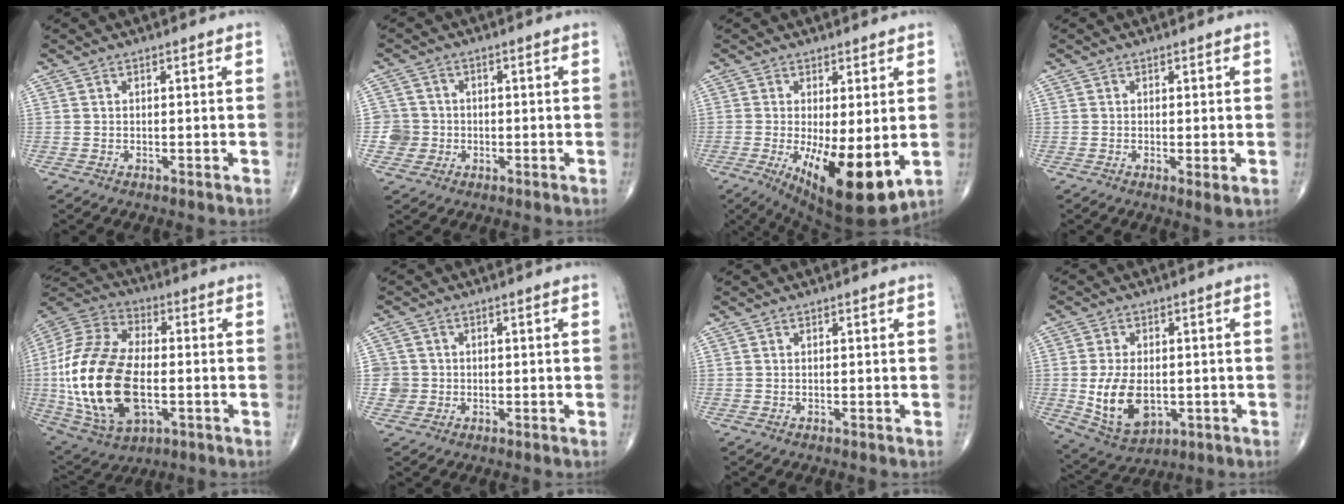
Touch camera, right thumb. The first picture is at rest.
{"total": 4.0, "force": [-0.8, 3.9, 0.0], "torque": [0.028, 0.012, -0.021]}
{"total": 13.9, "force": [-2.8, 4.8, 12.7], "torque": [-0.194, -0.032, -0.027]}
{"total": 1.9, "force": [-0.3, 0.5, 1.9], "torque": [-0.035, -0.010, -0.006]}
{"total": 26.0, "force": [-3.1, 14.3, 21.5], "torque": [-0.456, 0.001, -0.046]}
{"total": 2.9, "force": [-0.3, 2.9, -0.1], "torque": [0.025, 0.009, -0.008]}
{"total": 0.0}
{"total": 11.1, "force": [-1.4, 6.9, 8.6], "torque": [-0.146, -0.007, -0.009]}